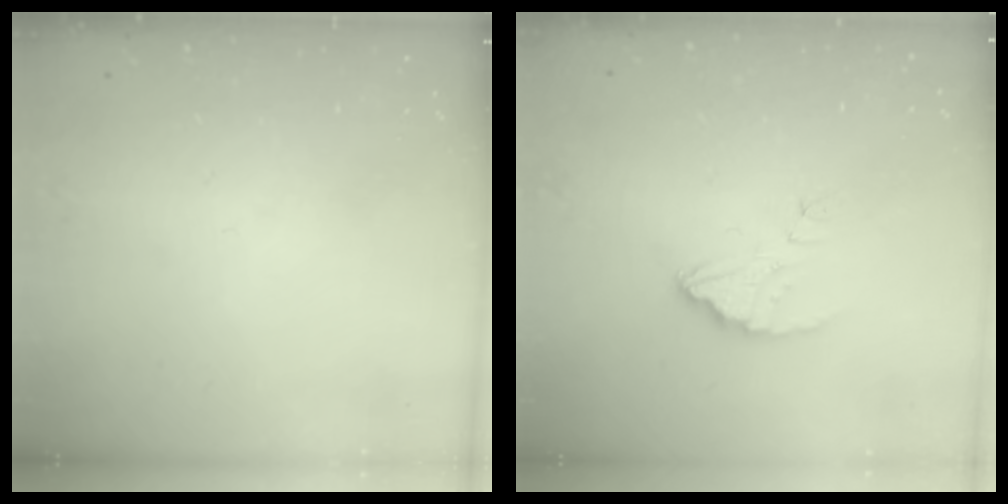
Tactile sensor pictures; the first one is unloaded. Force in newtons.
{"total": 3.9, "press": 3.9, "slide": 0.3}